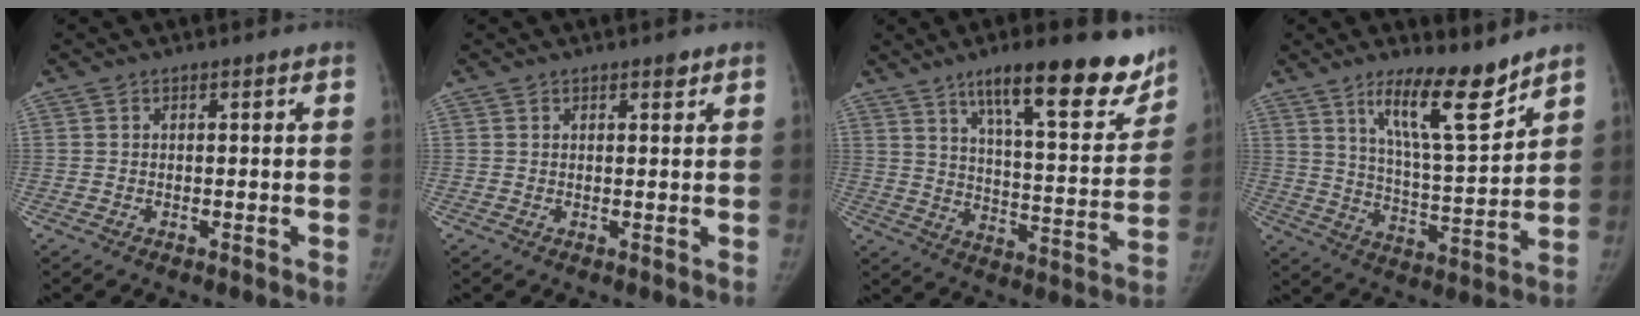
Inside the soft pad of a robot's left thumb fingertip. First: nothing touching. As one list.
[{"total": 1.0, "force": [0.7, 0.4, 0.6], "torque": [-0.004, -0.004, 0.010]}, {"total": 21.2, "force": [14.2, 5.6, 14.6], "torque": [-0.166, -0.066, 0.215]}, {"total": 13.1, "force": [9.4, 2.5, 8.9], "torque": [-0.131, -0.073, 0.165]}]